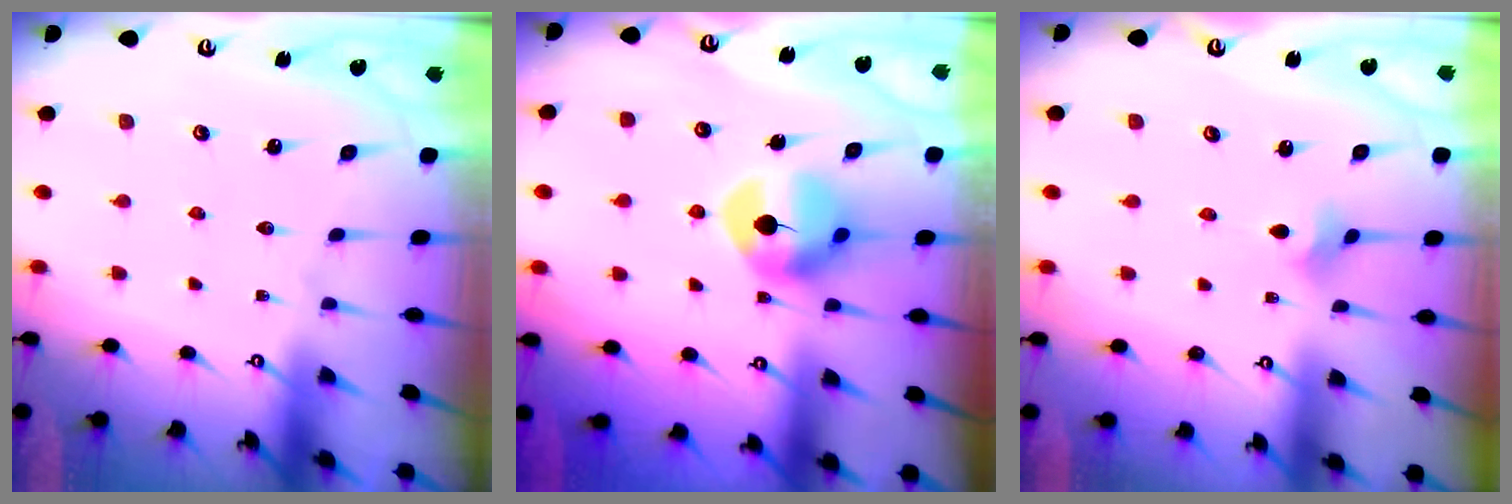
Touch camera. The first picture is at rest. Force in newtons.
{"total": 8.5, "press": 8.5, "slide": 0.2}
{"total": 2.8, "press": 2.7, "slide": 0.6}